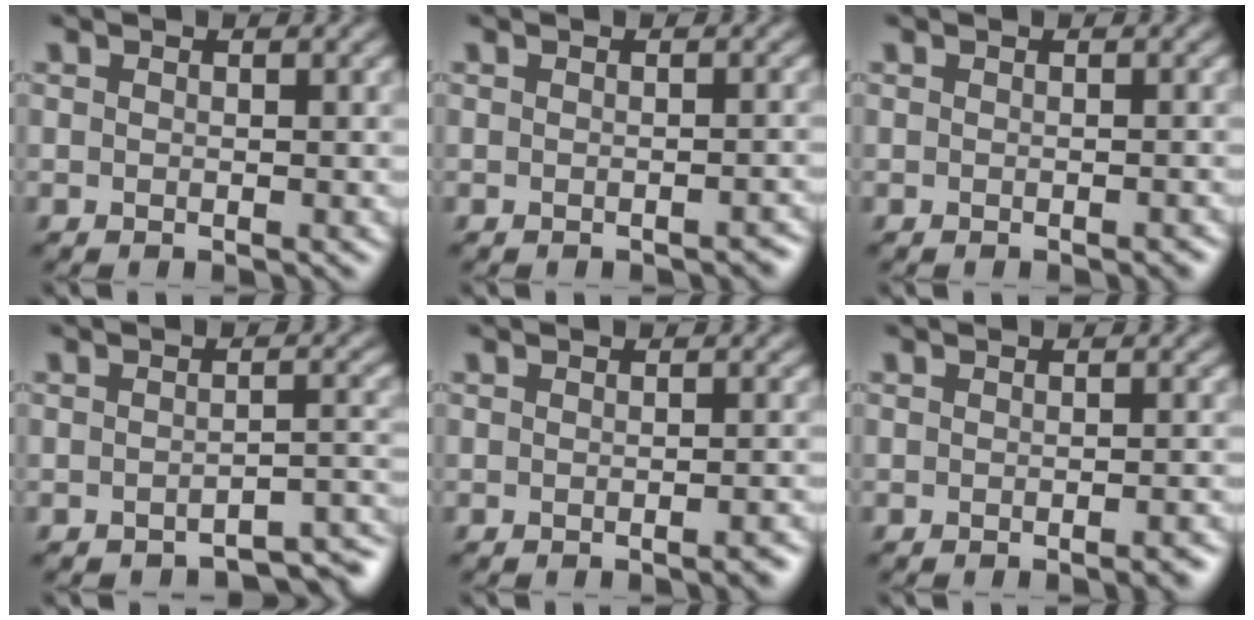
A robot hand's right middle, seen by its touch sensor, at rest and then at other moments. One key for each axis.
{"total": 0.9, "fx": -0.8, "fy": 0.1, "fz": 0.3, "tx": -0.005, "ty": 0.002, "tz": -0.007}
{"total": 0.8, "fx": -0.5, "fy": 0.2, "fz": 0.6, "tx": -0.006, "ty": 0.001, "tz": -0.007}
{"total": 3.3, "fx": -3.0, "fy": 0.6, "fz": 1.2, "tx": -0.010, "ty": 0.003, "tz": -0.035}
{"total": 1.7, "fx": -0.9, "fy": 0.4, "fz": 1.3, "tx": -0.011, "ty": 0.002, "tz": -0.014}
{"total": 1.9, "fx": -1.1, "fy": 0.5, "fz": 1.5, "tx": -0.011, "ty": 0.001, "tz": -0.017}